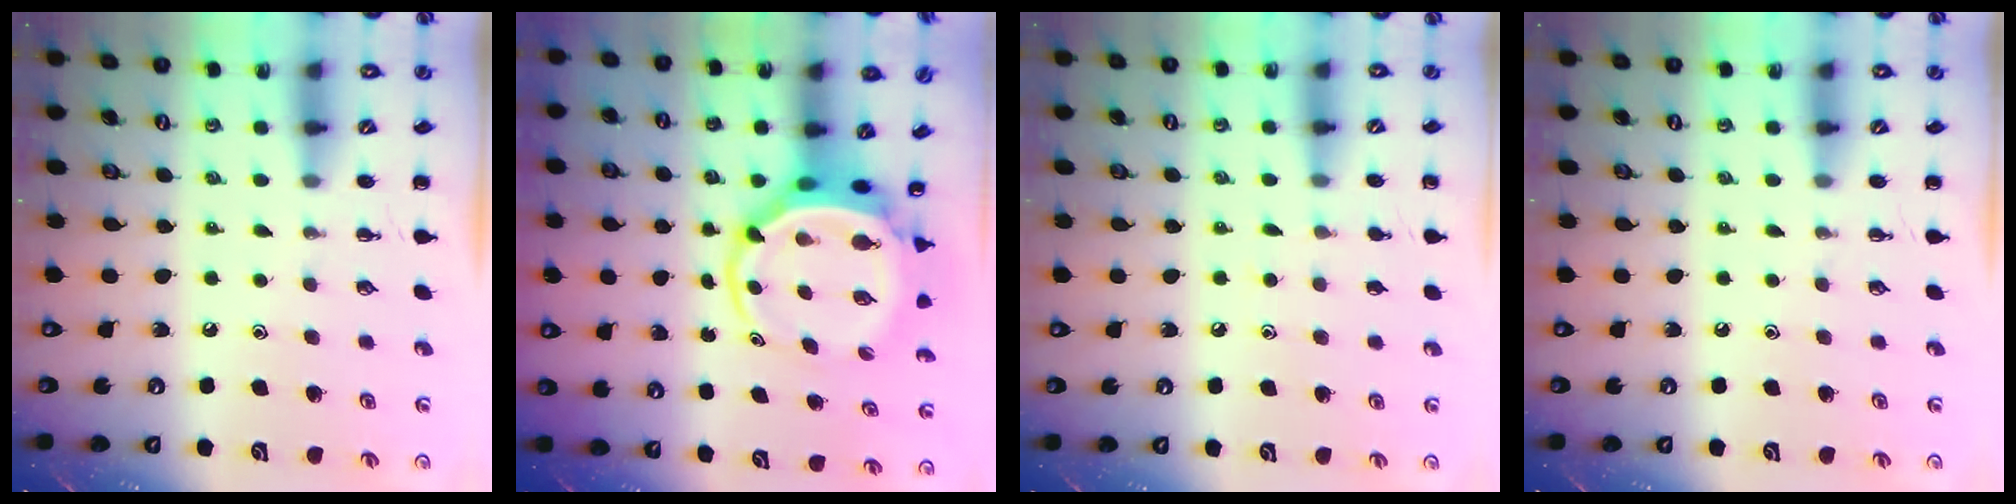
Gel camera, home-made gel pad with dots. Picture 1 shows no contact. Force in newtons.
{"total": 6.4, "press": 6.1, "slide": 2.0}
{"total": 5.5, "press": 5.2, "slide": 1.8}
{"total": 0.0}